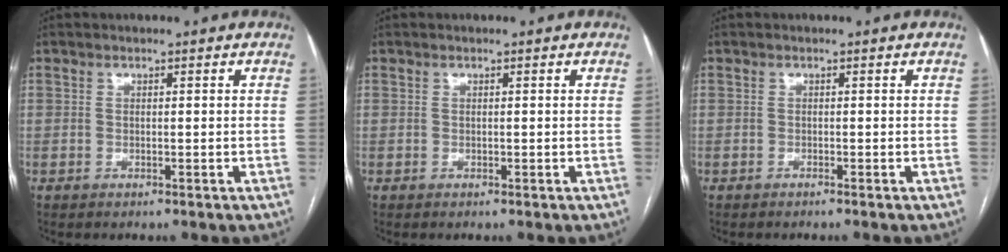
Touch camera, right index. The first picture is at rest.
{"total": 0.0}
{"total": 0.0}